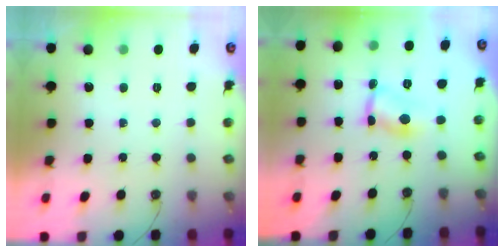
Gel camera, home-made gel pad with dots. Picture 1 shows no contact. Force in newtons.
{"total": 4.3, "press": 4.3, "slide": 0.2}